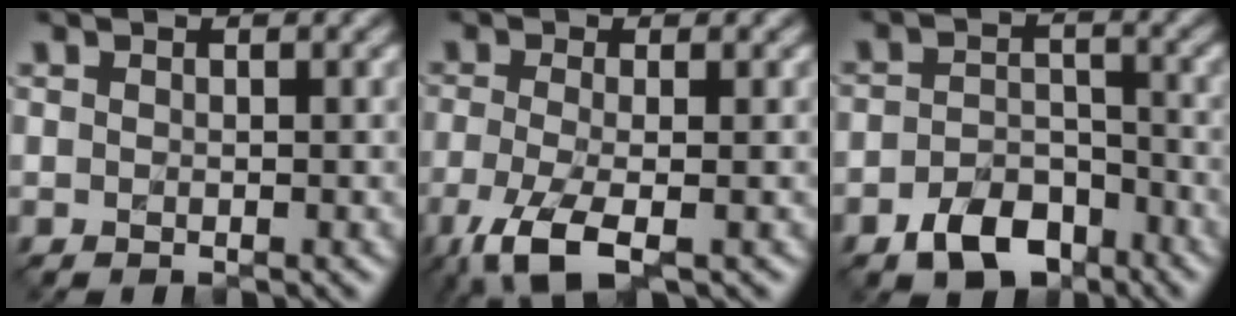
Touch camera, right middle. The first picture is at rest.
{"total": 4.7, "force": [-2.6, 1.2, 3.7], "torque": [-0.086, -0.003, -0.059]}
{"total": 4.1, "force": [-2.9, 2.3, 1.8], "torque": [-0.036, 0.008, -0.055]}